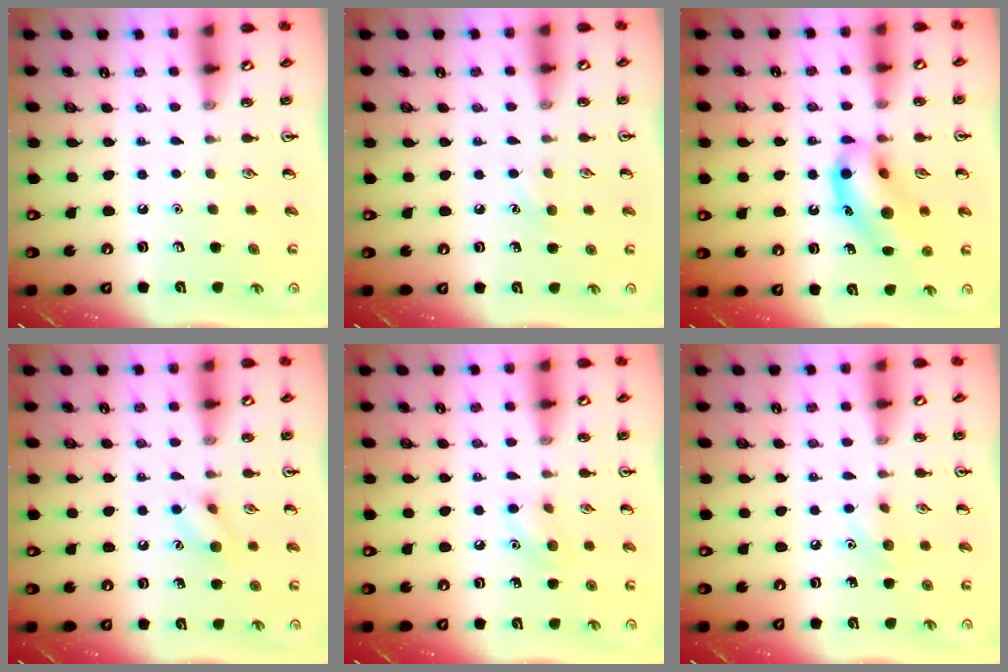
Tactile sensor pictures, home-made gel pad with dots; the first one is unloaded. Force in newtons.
{"total": 5.5, "press": 5.2, "slide": 1.5}
{"total": 14.2, "press": 13.8, "slide": 3.3}
{"total": 7.4, "press": 7.4, "slide": 0.6}
{"total": 7.8, "press": 7.5, "slide": 1.9}
{"total": 6.4, "press": 6.1, "slide": 2.1}